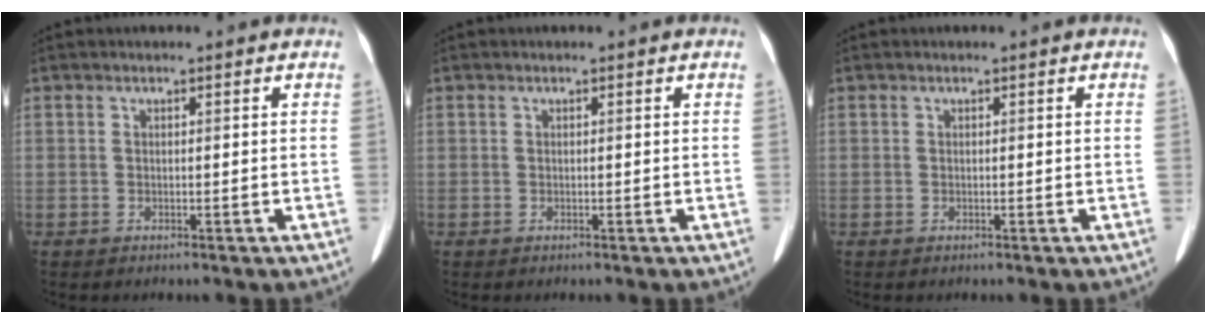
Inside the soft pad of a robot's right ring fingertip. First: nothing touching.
{"total": 0.0}
{"total": 0.0}